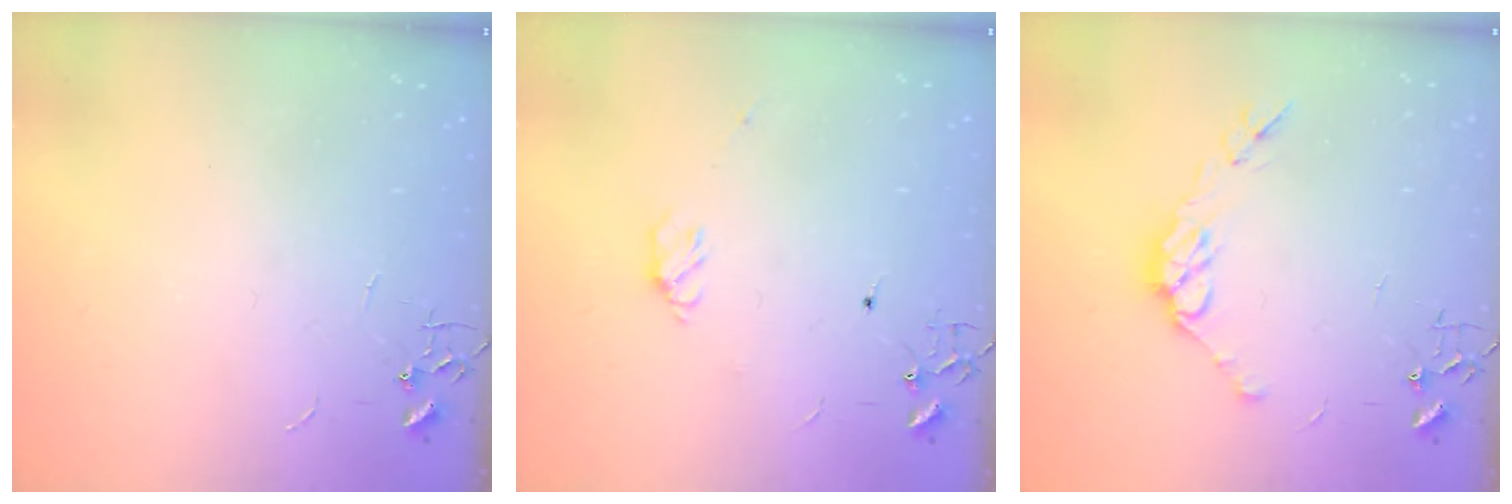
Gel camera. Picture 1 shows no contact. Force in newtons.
{"total": 3.4, "press": 3.4, "slide": 0.7}
{"total": 9.6, "press": 9.5, "slide": 0.7}